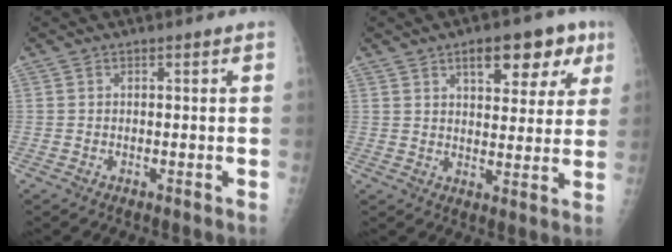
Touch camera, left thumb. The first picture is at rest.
{"total": 11.4, "force": [6.0, 5.6, 7.9], "torque": [-0.063, -0.013, 0.079]}